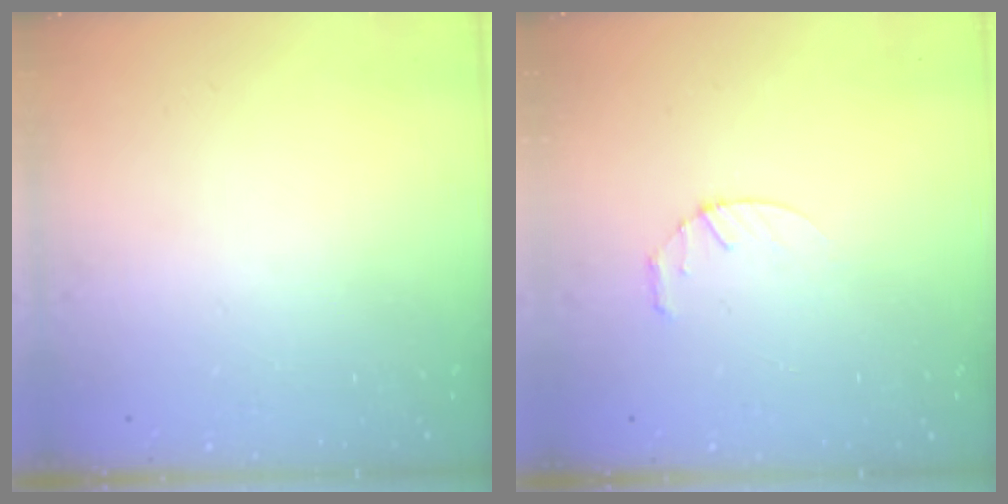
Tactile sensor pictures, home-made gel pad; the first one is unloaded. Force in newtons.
{"total": 2.8, "press": 2.8, "slide": 0.4}